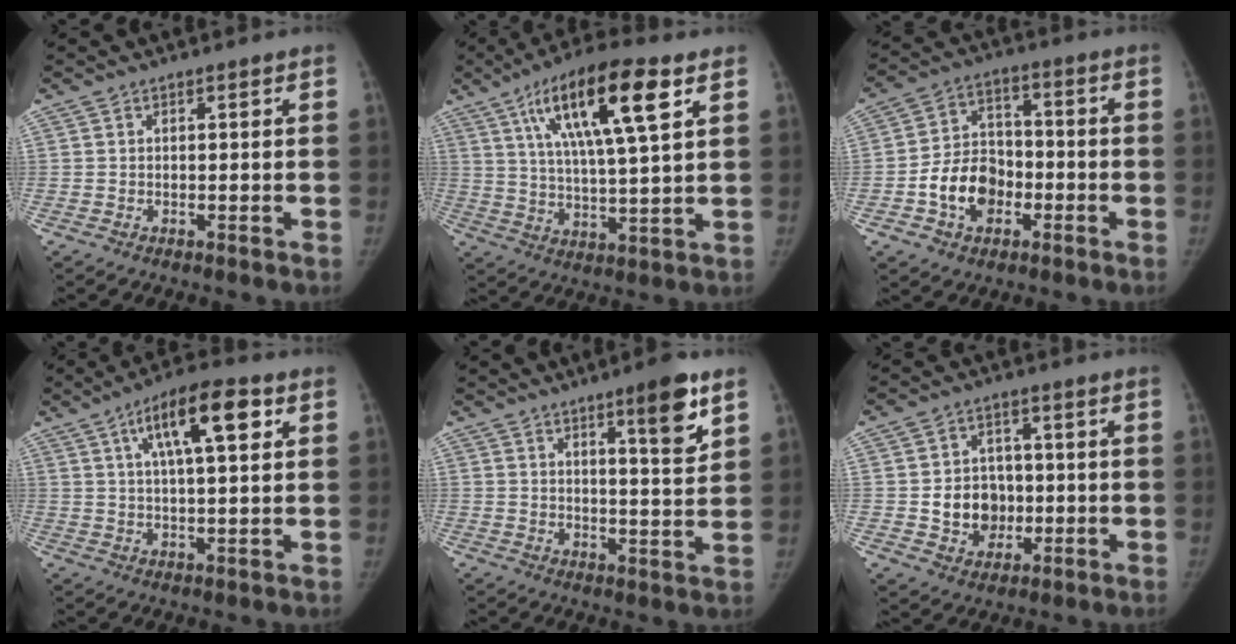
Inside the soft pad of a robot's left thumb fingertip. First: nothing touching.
{"total": 18.1, "force": [8.0, 4.1, 15.7], "torque": [-0.268, -0.015, 0.136]}
{"total": 11.3, "force": [-3.7, 8.6, 6.4], "torque": [-0.080, 0.032, -0.068]}
{"total": 12.3, "force": [4.9, 3.7, 10.7], "torque": [-0.164, 0.005, 0.076]}
{"total": 9.0, "force": [5.2, 1.4, 7.2], "torque": [-0.094, -0.033, 0.074]}
{"total": 8.8, "force": [-0.9, 7.7, 4.2], "torque": [-0.027, 0.010, -0.010]}